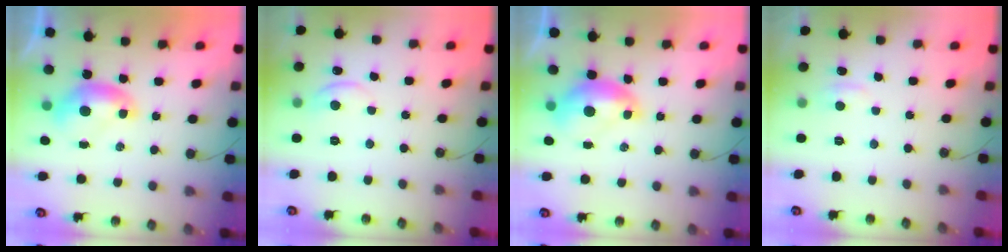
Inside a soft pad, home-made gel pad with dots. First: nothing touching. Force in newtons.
{"total": 3.0, "press": 2.9, "slide": 0.4}
{"total": 1.7, "press": 1.7, "slide": 0.4}
{"total": 1.0, "press": 0.7, "slide": 0.8}